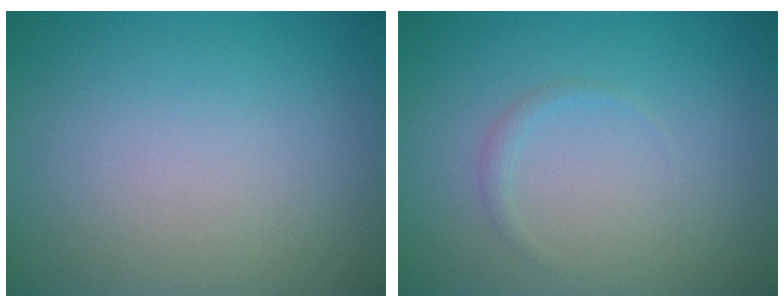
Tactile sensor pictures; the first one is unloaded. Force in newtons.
{"total": 0.7, "press": 0.7, "slide": 0.0}